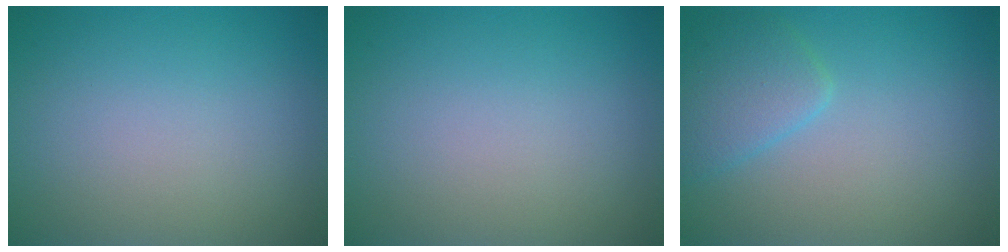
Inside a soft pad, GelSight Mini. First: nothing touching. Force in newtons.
{"total": 0.0}
{"total": 2.8, "press": 2.8, "slide": 0.1}